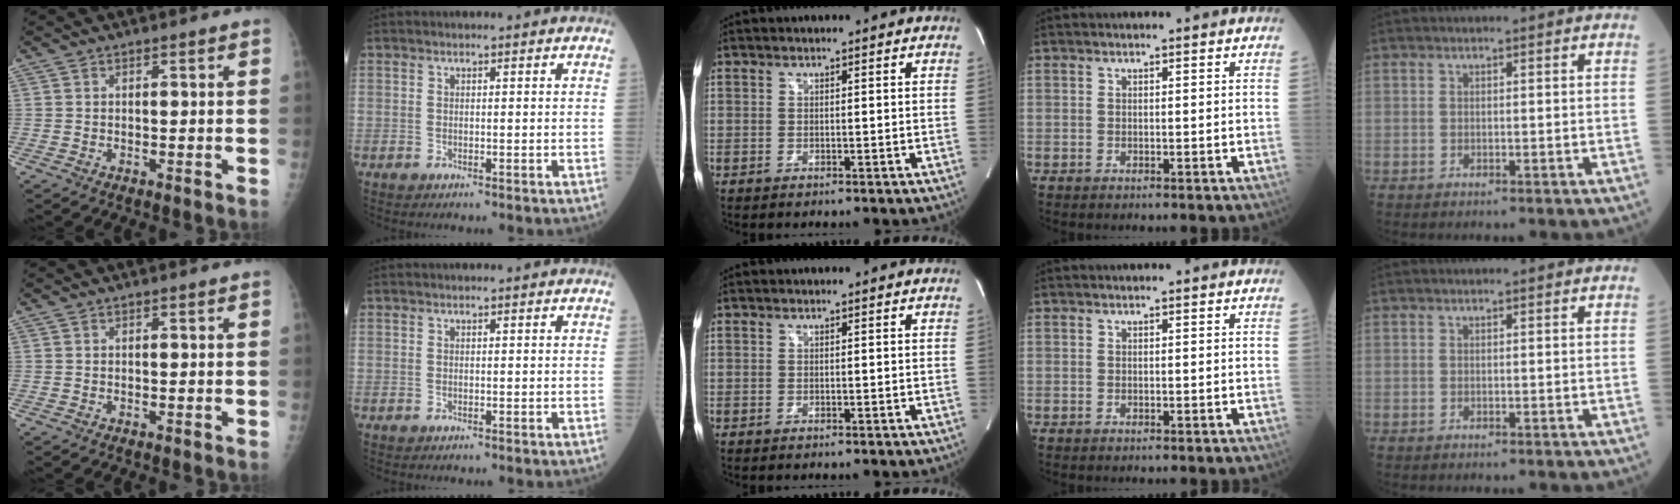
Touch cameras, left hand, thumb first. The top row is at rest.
{}